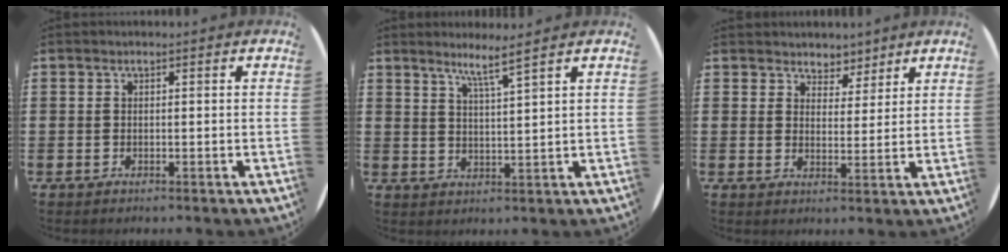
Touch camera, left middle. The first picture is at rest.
{"total": 4.1, "force": [3.5, -0.9, 1.8], "torque": [-0.041, -0.012, 0.060]}
{"total": 4.0, "force": [3.6, 1.7, -0.3], "torque": [-0.007, -0.009, 0.067]}